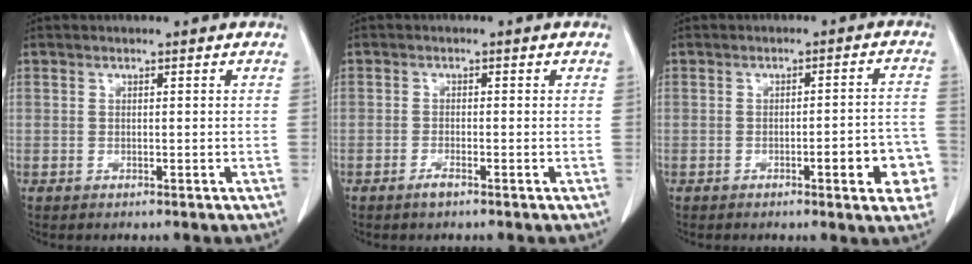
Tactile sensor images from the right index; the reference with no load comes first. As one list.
[{"total": 1.4, "force": [-1.0, 0.2, 0.9], "torque": [-0.015, 0.000, -0.019]}, {"total": 7.8, "force": [-3.1, 1.5, 7.0], "torque": [-0.074, 0.013, -0.037]}]